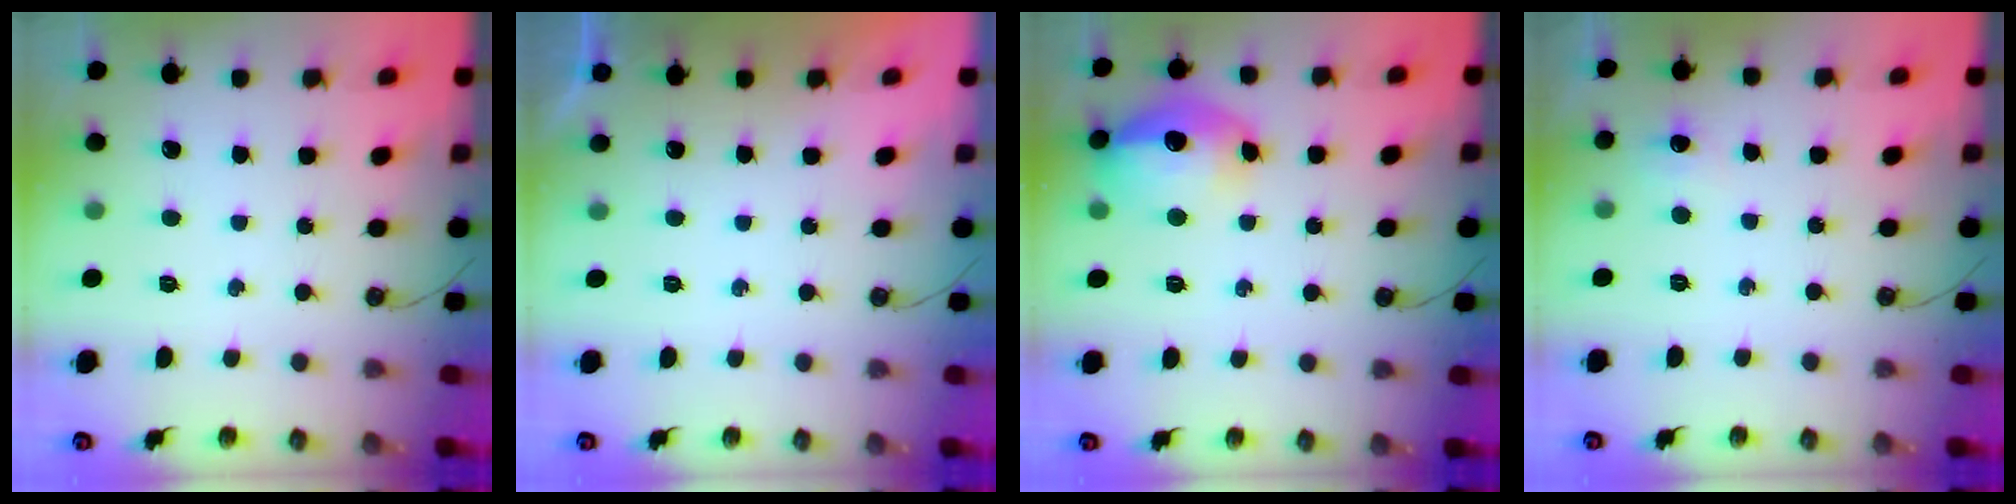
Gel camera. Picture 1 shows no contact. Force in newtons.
{"total": 0.0}
{"total": 15.4, "press": 15.4, "slide": 1.3}
{"total": 4.1, "press": 4.0, "slide": 0.6}